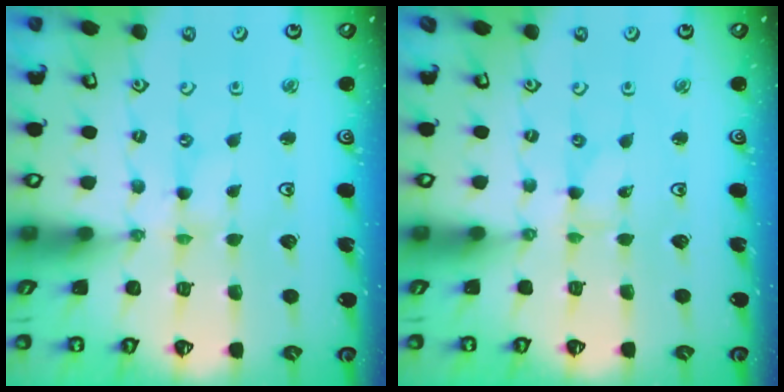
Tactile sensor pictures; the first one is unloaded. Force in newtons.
{"total": 0.0}